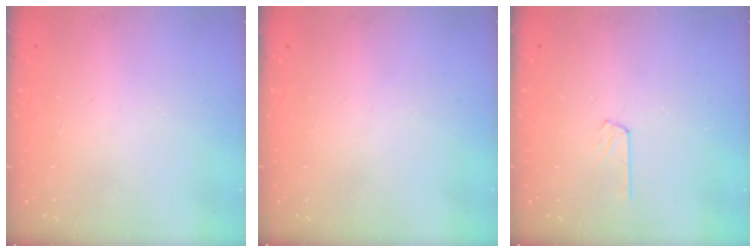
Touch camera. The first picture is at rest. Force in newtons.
{"total": 0.0}
{"total": 3.7, "press": 3.7, "slide": 0.5}